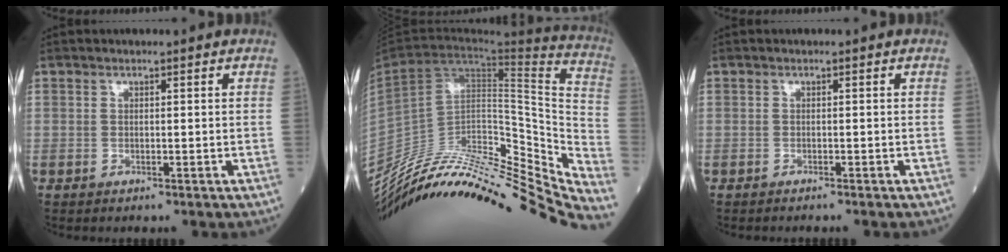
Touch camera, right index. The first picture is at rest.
{"total": 35.2, "force": [-31.5, 3.9, 15.4], "torque": [-0.156, -0.017, -0.453]}
{"total": 1.7, "force": [-1.5, 0.0, 0.8], "torque": [-0.010, 0.000, -0.016]}